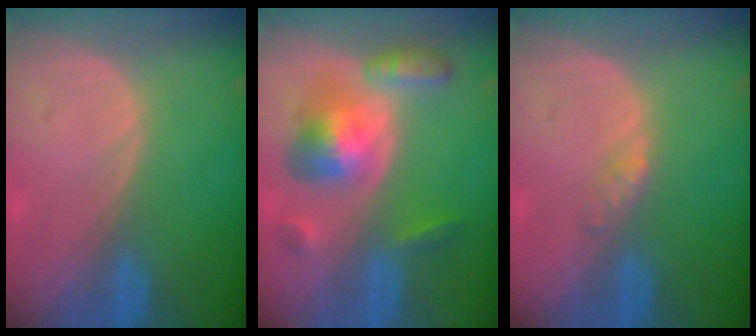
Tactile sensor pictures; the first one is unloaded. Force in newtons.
{"total": 8.1, "press": 8.1, "slide": 0.6}
{"total": 1.4, "press": 1.4, "slide": 0.1}